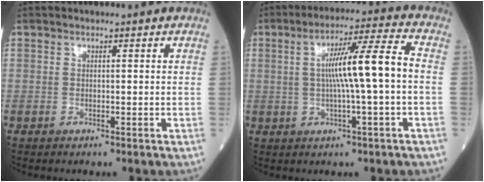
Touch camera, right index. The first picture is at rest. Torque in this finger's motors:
{"motor_torque": [1.77, 0.06, 0.66, 0.20]}